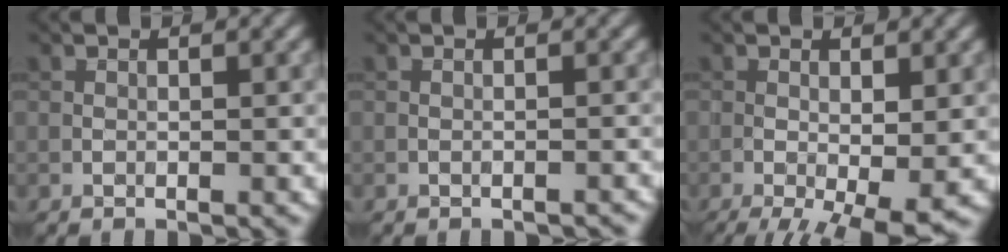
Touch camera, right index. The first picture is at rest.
{"total": 0.7, "force": [-0.6, 0.2, 0.1], "torque": [0.003, 0.004, -0.009]}
{"total": 6.5, "force": [-2.7, 2.0, 5.6], "torque": [-0.091, -0.014, -0.033]}